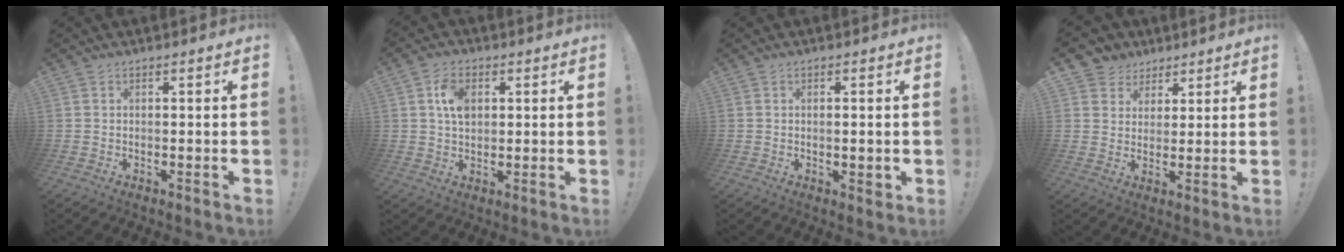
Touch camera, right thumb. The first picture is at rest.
{"total": 7.0, "force": [1.8, 4.8, 4.8], "torque": [-0.074, 0.004, 0.033]}
{"total": 1.8, "force": [0.1, 0.5, 1.7], "torque": [-0.020, -0.004, 0.000]}
{"total": 6.0, "force": [3.2, 5.1, 0.4], "torque": [-0.011, -0.021, 0.067]}